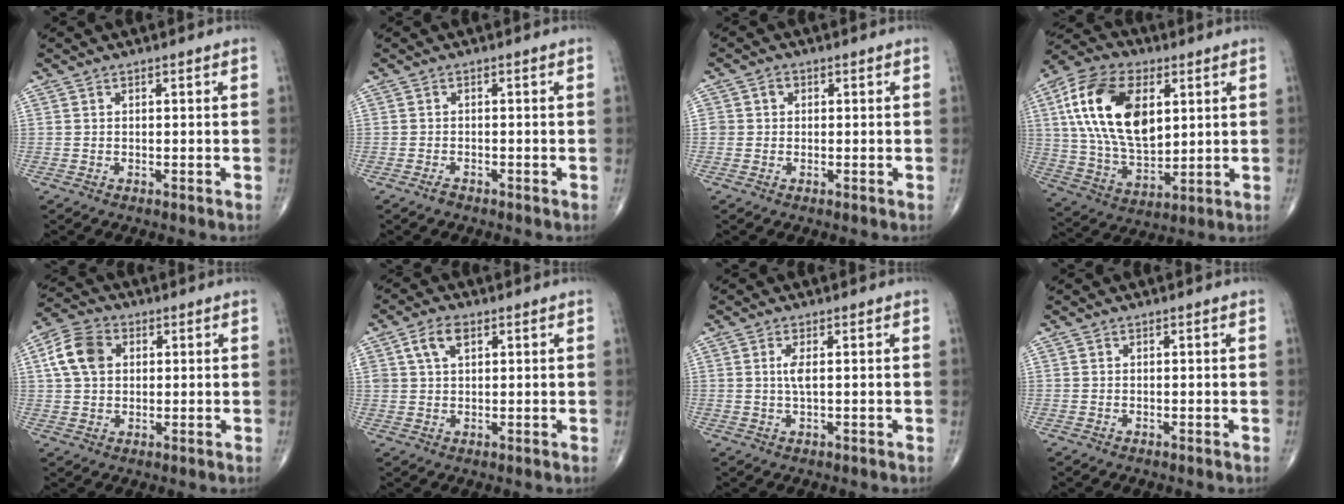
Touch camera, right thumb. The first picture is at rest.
{"total": 1.1, "force": [-0.9, 0.4, 0.4], "torque": [-0.007, 0.001, -0.017]}
{"total": 2.2, "force": [0.3, 2.1, 0.6], "torque": [0.004, 0.004, 0.002]}
{"total": 21.0, "force": [5.5, 12.0, 16.4], "torque": [-0.294, -0.010, 0.097]}
{"total": 8.5, "force": [1.9, 6.2, 5.4], "torque": [-0.097, 0.011, 0.030]}
{"total": 5.2, "force": [2.2, 3.0, 3.6], "torque": [-0.066, 0.003, 0.044]}
{"total": 2.5, "force": [0.5, 0.6, 2.4], "torque": [-0.058, -0.001, 0.012]}
{"total": 0.0}